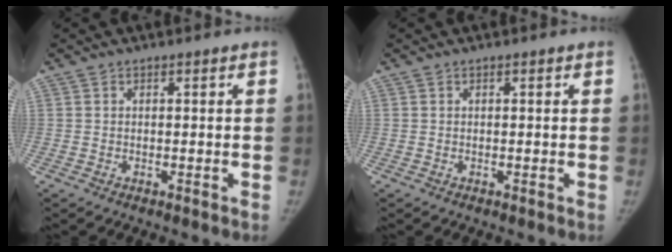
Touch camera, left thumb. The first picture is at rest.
{"total": 0.0}